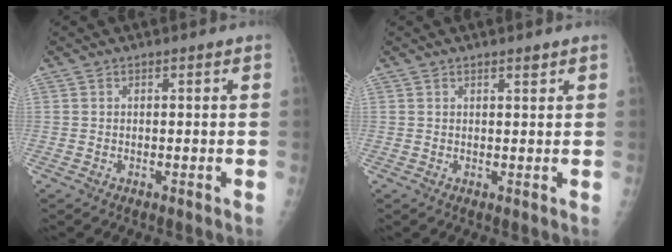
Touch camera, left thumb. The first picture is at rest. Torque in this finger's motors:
{"motor_torque": [-0.01, 0.11, -0.24, -0.20, 0.03]}